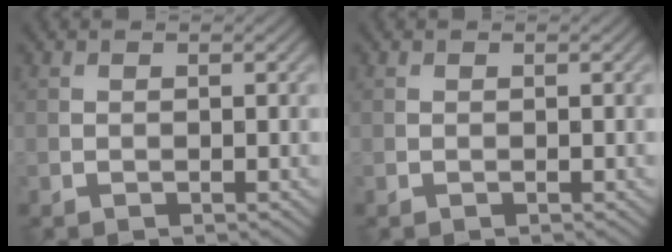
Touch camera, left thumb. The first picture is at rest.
{"total": 0.0}